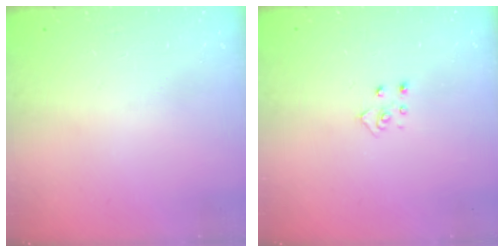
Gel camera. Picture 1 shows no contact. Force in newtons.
{"total": 3.8, "press": 3.8, "slide": 0.4}